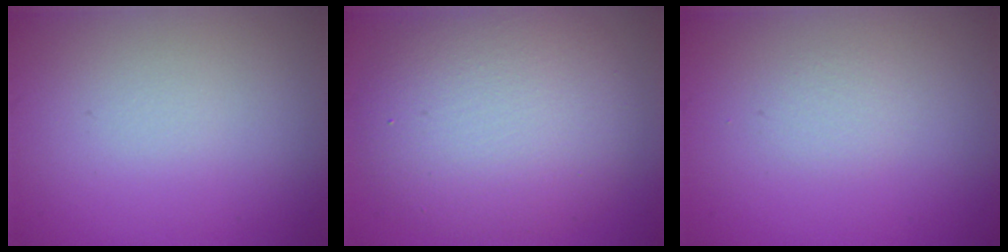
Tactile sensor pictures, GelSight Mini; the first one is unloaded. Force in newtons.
{"total": 8.5, "press": 8.5, "slide": 0.3}
{"total": 0.7, "press": 0.7, "slide": 0.0}